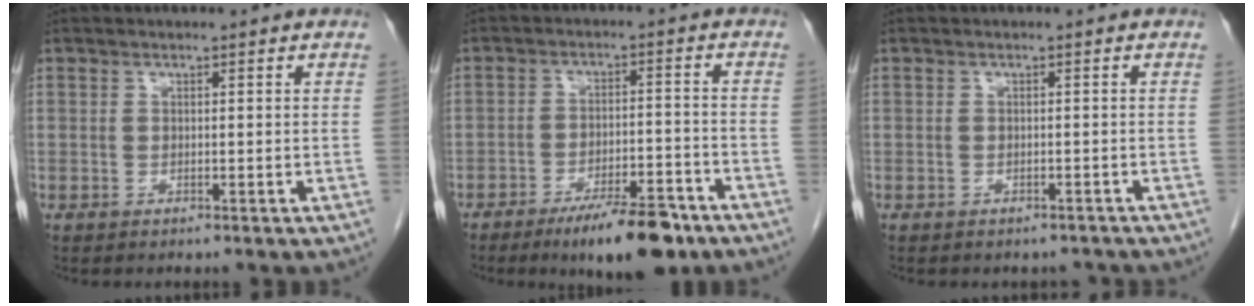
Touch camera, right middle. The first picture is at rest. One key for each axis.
{"total": 10.8, "fx": -7.6, "fy": 2.6, "fz": 7.2, "tx": -0.104, "ty": -0.008, "tz": -0.119}
{"total": 2.8, "fx": -2.5, "fy": 1.2, "fz": 0.4, "tx": -0.004, "ty": 0.002, "tz": -0.032}